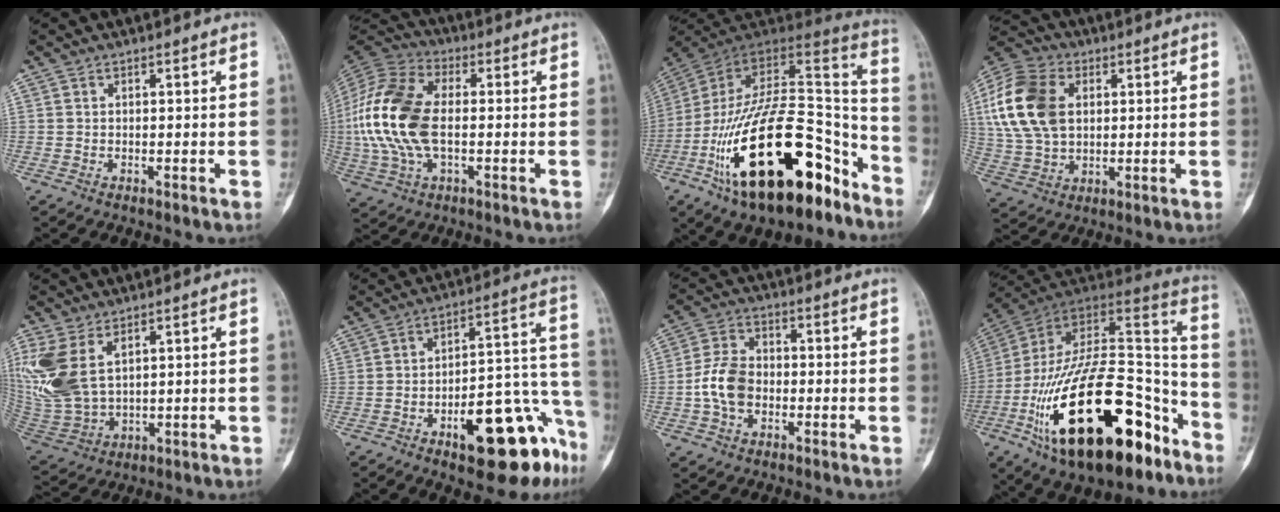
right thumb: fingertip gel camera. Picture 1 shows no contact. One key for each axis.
{"total": 18.8, "fx": -0.5, "fy": 10.7, "fz": 15.5, "tx": -0.344, "ty": 0.014, "tz": -0.011}
{"total": 33.6, "fx": -16.9, "fy": 15.5, "fz": 24.6, "tx": -0.382, "ty": 0.077, "tz": -0.271}
{"total": 17.6, "fx": 3.7, "fy": 11.9, "fz": 12.5, "tx": -0.251, "ty": 0.006, "tz": 0.069}
{"total": 14.2, "fx": 5.0, "fy": 8.2, "fz": 10.4, "tx": -0.245, "ty": -0.013, "tz": 0.119}
{"total": 20.1, "fx": -10.8, "fy": 7.4, "fz": 15.2, "tx": -0.132, "ty": 0.097, "tz": -0.145}
{"total": 8.1, "fx": -1.7, "fy": 5.6, "fz": 5.5, "tx": -0.099, "ty": 0.020, "tz": -0.040}
{"total": 36.6, "fx": -16.9, "fy": 17.0, "fz": 27.7, "tx": -0.455, "ty": 0.065, "tz": -0.267}